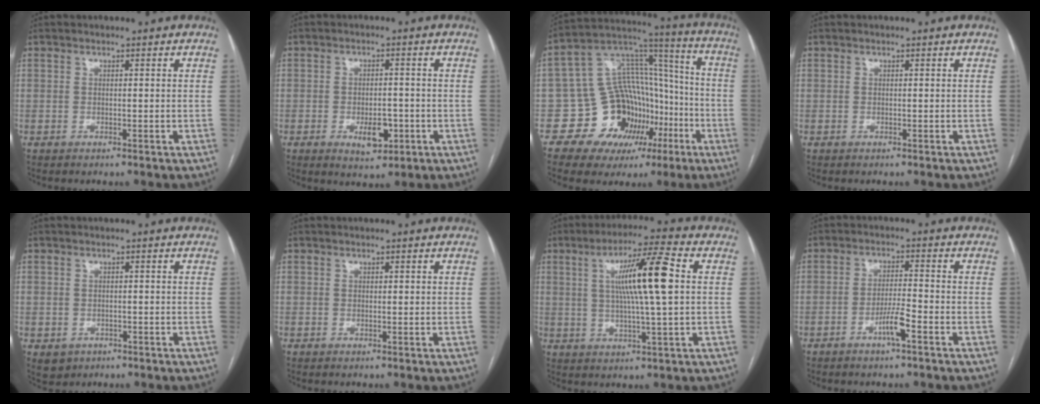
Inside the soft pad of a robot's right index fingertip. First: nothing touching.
{"total": 5.1, "force": [-1.9, 2.4, 4.0], "torque": [-0.061, -0.001, -0.020]}
{"total": 16.9, "force": [-6.5, 13.3, 8.0], "torque": [-0.113, 0.079, -0.090]}
{"total": 0.0}
{"total": 3.2, "force": [-1.2, 2.9, 0.7], "torque": [-0.007, 0.002, -0.010]}
{"total": 0.5, "force": [0.2, 0.2, 0.4], "torque": [-0.006, 0.001, 0.002]}
{"total": 11.7, "force": [2.1, 0.0, 11.5], "torque": [-0.200, 0.010, 0.034]}
{"total": 4.1, "force": [-2.3, -0.1, 3.4], "torque": [-0.068, -0.003, -0.045]}